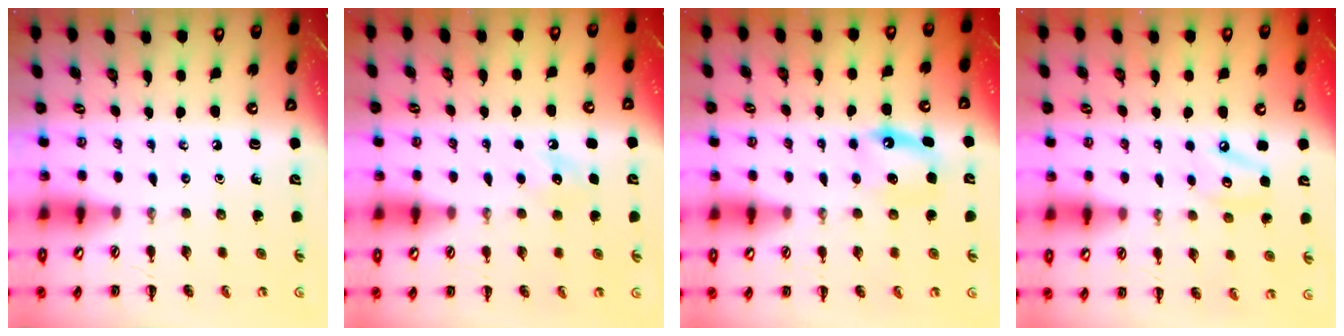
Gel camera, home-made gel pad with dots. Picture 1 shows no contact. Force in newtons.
{"total": 5.2, "press": 5.0, "slide": 1.4}
{"total": 5.4, "press": 5.0, "slide": 1.9}
{"total": 5.7, "press": 5.6, "slide": 0.8}